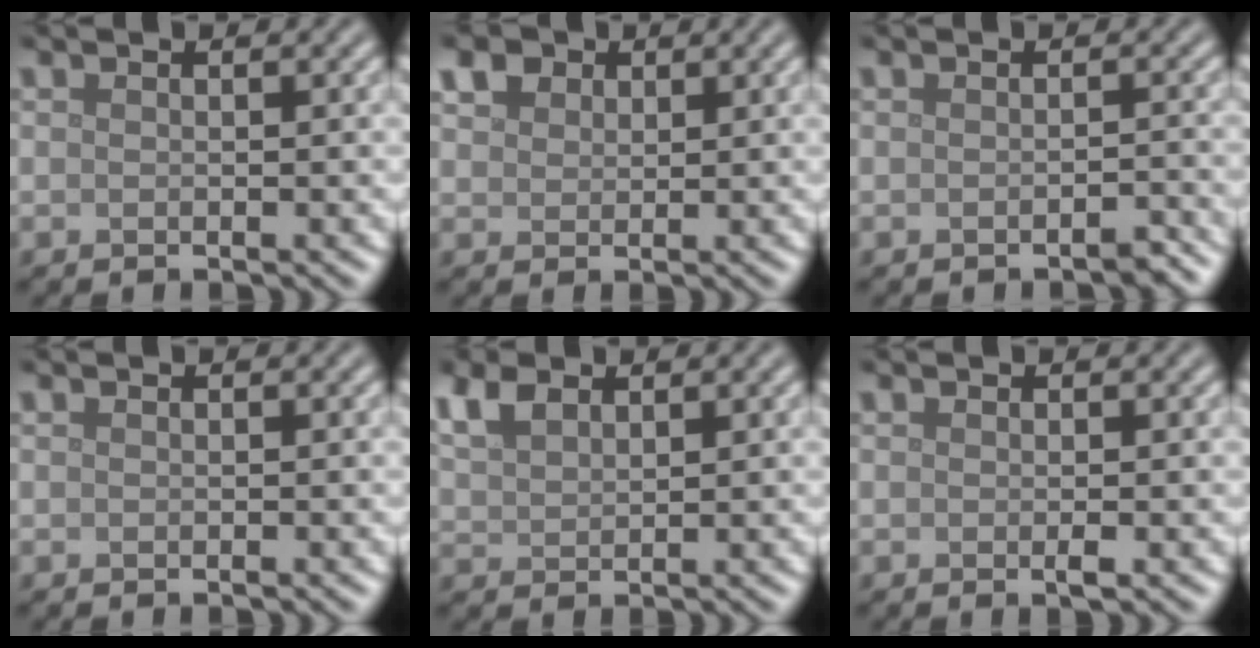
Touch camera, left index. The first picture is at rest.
{"total": 2.6, "force": [1.6, 1.8, 1.0], "torque": [-0.029, 0.008, 0.030]}
{"total": 1.1, "force": [-0.9, 0.2, 0.5], "torque": [-0.008, 0.002, -0.013]}
{"total": 0.0}
{"total": 3.1, "force": [2.1, 1.7, 1.6], "torque": [-0.047, 0.008, 0.048]}
{"total": 0.6, "force": [-0.1, 0.0, 0.6], "torque": [-0.012, -0.002, -0.002]}